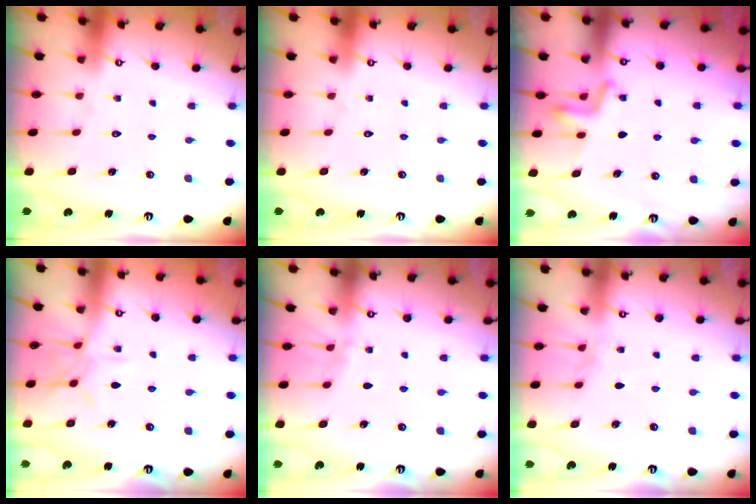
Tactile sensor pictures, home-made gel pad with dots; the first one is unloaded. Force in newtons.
{"total": 0.0}
{"total": 3.2, "press": 3.2, "slide": 0.4}
{"total": 6.8, "press": 6.8, "slide": 0.3}
{"total": 2.1, "press": 2.0, "slide": 0.3}
{"total": 2.9, "press": 2.8, "slide": 0.7}